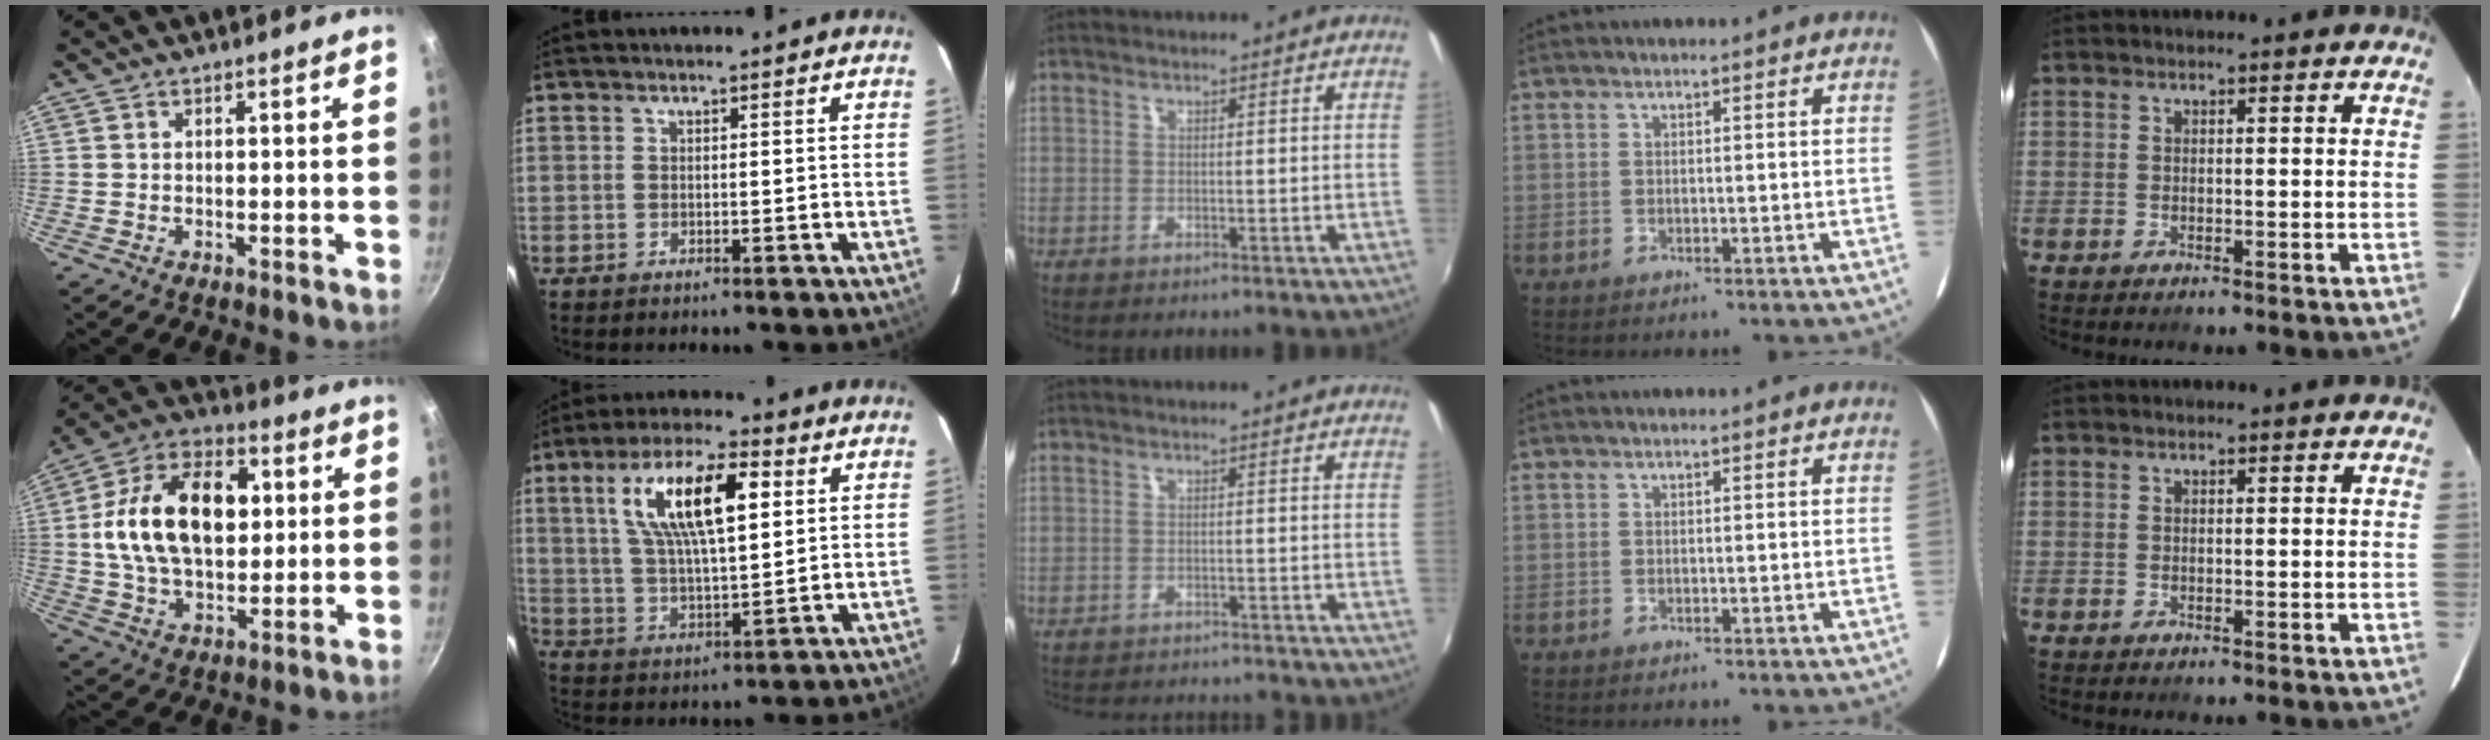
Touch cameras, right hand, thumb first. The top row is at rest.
{"thumb": {"total": 21.2, "force": [3.0, 13.6, 16.0], "torque": [-0.251, 0.016, 0.041]}, "index": {"total": 15.8, "force": [5.4, 5.4, 13.9], "torque": [-0.253, 0.020, 0.100]}, "middle": {"total": 11.4, "force": [-10.4, 2.3, 4.1], "torque": [-0.091, -0.013, -0.141]}}